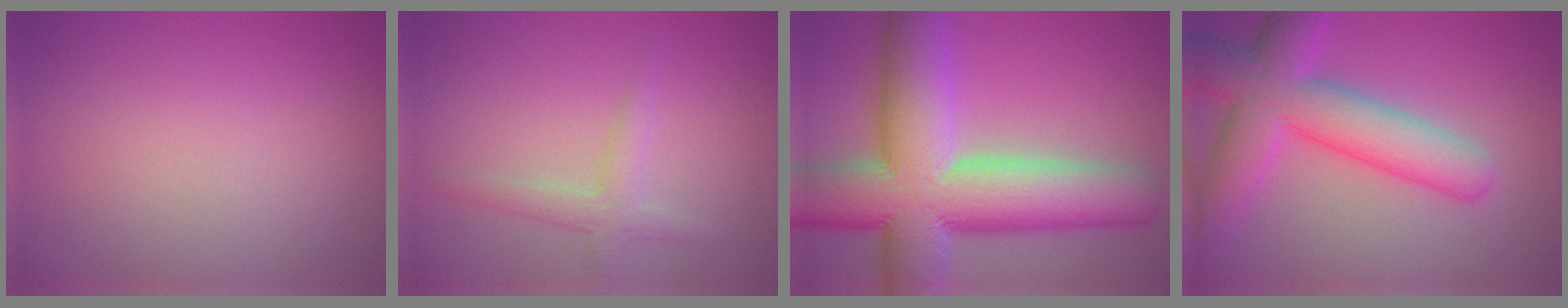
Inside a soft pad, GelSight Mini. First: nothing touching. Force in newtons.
{"total": 2.2, "press": 2.2, "slide": 0.0}
{"total": 15.7, "press": 15.7, "slide": 1.1}
{"total": 9.0, "press": 9.0, "slide": 0.7}